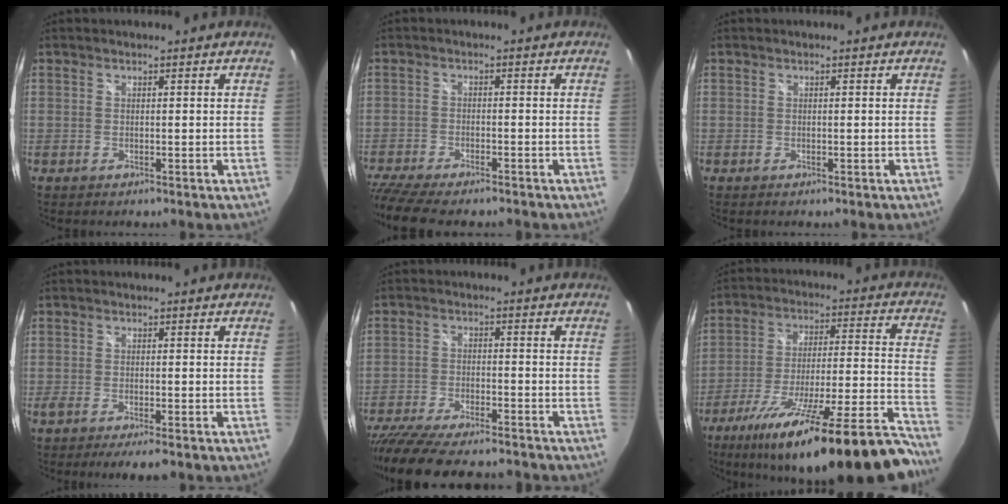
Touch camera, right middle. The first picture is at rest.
{"total": 11.4, "force": [-9.8, 2.4, 5.5], "torque": [-0.141, -0.040, -0.167]}
{"total": 0.0}
{"total": 4.8, "force": [-3.7, 0.5, 3.0], "torque": [-0.064, -0.020, -0.063]}
{"total": 18.9, "force": [-16.1, 4.0, 9.1], "torque": [-0.189, -0.044, -0.259]}
{"total": 30.6, "force": [-25.0, 2.0, 17.6], "torque": [-0.262, -0.067, -0.377]}